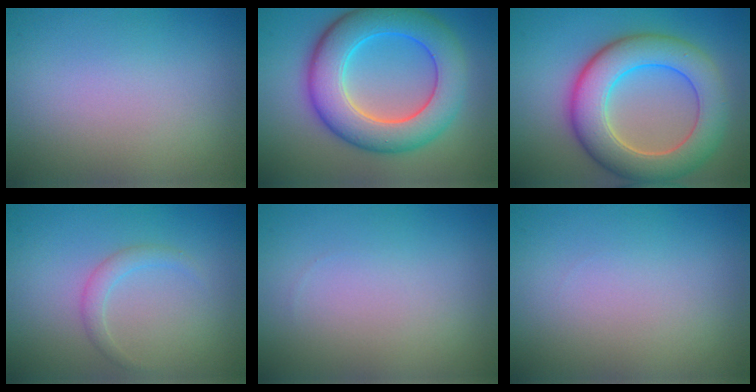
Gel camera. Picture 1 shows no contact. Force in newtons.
{"total": 9.2, "press": 9.2, "slide": 0.2}
{"total": 8.7, "press": 8.7, "slide": 0.7}
{"total": 1.4, "press": 1.4, "slide": 0.0}
{"total": 0.0}
{"total": 0.0}